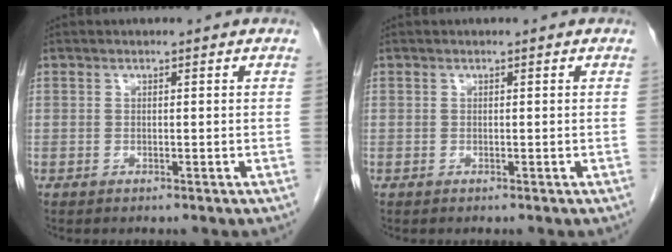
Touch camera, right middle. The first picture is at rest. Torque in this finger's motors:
{"motor_torque": [0.00, 0.00, 0.00, -0.01]}